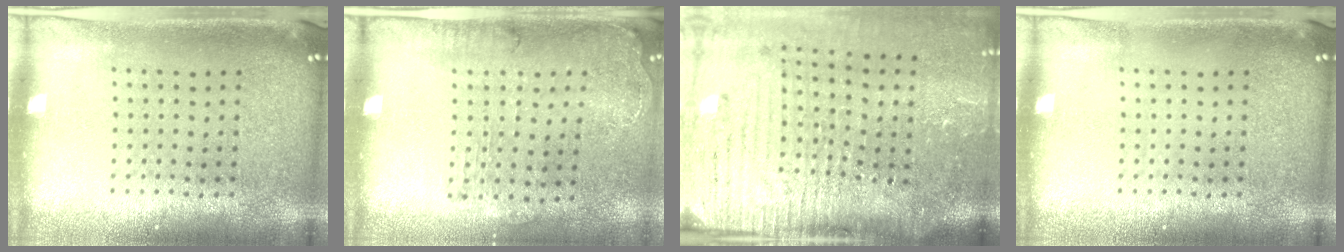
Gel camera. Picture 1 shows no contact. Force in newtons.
{"total": 1.3, "press": 1.2, "slide": 0.6}
{"total": 5.0, "press": 4.1, "slide": 2.8}
{"total": 0.0}